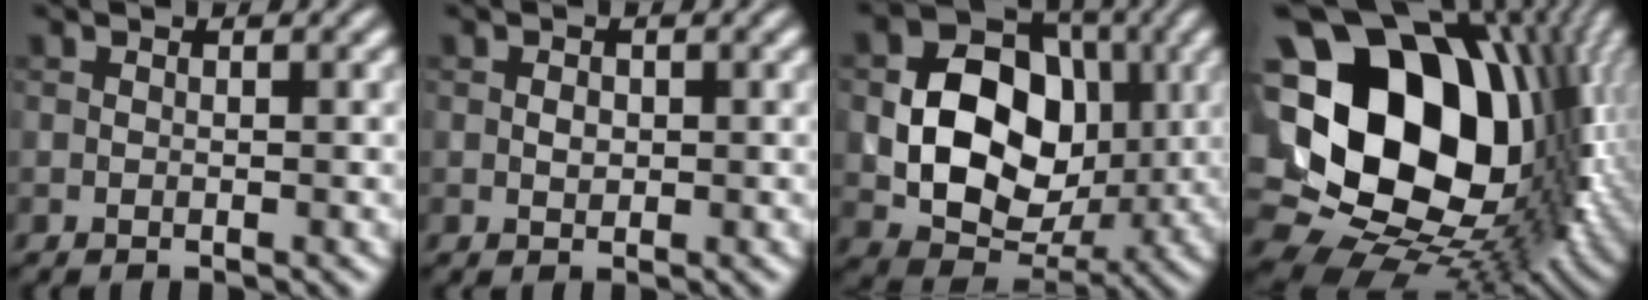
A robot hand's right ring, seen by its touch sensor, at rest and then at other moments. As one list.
[{"total": 0.9, "force": [0.1, 0.7, 0.6], "torque": [-0.011, -0.002, 0.001]}, {"total": 10.8, "force": [0.4, 8.4, 6.8], "torque": [-0.113, 0.000, 0.002]}, {"total": 21.2, "force": [2.4, 15.7, 14.1], "torque": [-0.255, 0.006, 0.067]}]